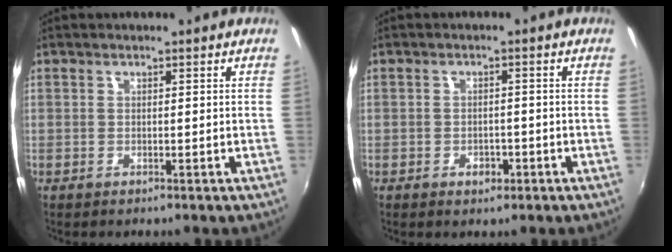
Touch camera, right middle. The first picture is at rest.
{"total": 2.5, "force": [-1.3, 1.8, 1.1], "torque": [-0.019, 0.000, -0.017]}